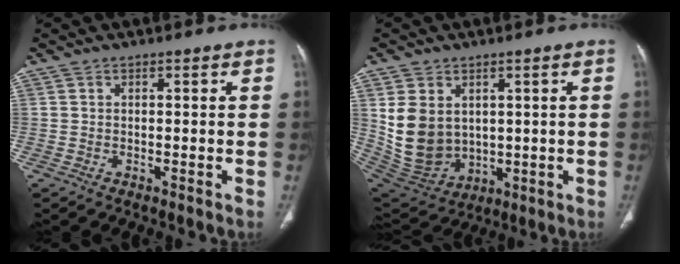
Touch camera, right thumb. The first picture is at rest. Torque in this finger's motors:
{"motor_torque": [-0.66, 1.13, 0.92, 0.85, 0.37]}